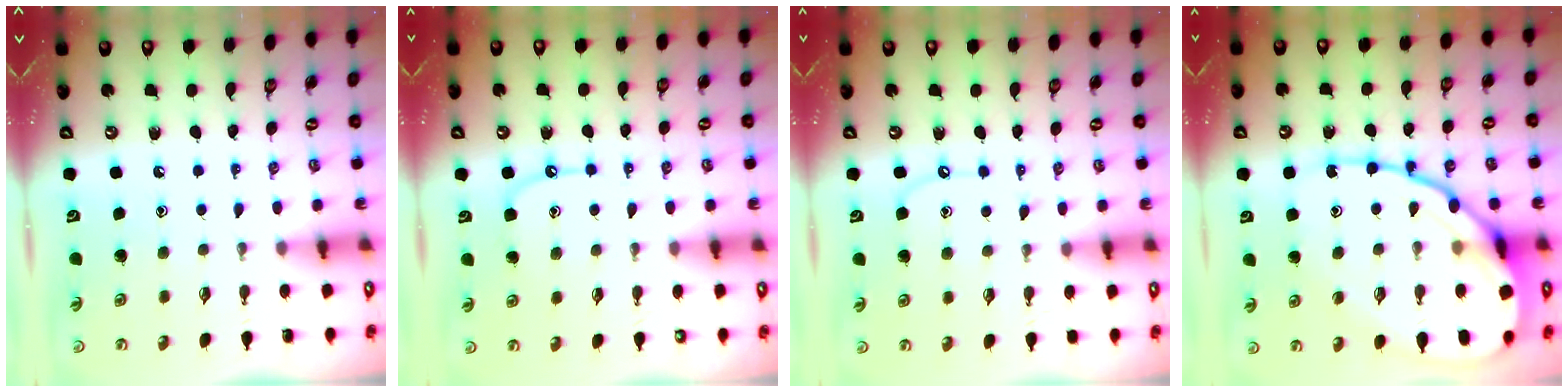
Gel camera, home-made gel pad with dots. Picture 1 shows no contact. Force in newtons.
{"total": 7.2, "press": 7.1, "slide": 0.8}
{"total": 6.8, "press": 6.8, "slide": 0.6}
{"total": 20.5, "press": 20.4, "slide": 1.9}